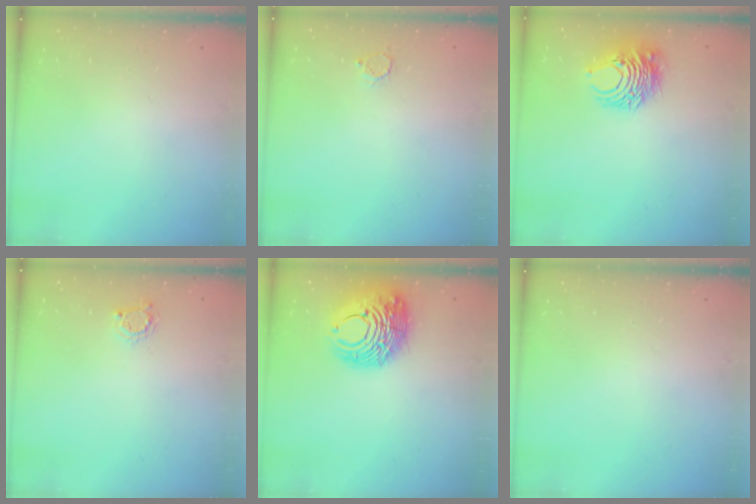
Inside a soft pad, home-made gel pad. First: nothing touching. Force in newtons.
{"total": 2.3, "press": 2.3, "slide": 0.2}
{"total": 8.4, "press": 8.4, "slide": 0.8}
{"total": 3.8, "press": 3.7, "slide": 0.4}
{"total": 13.1, "press": 13.0, "slide": 2.1}
{"total": 0.0}